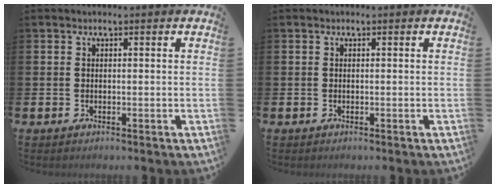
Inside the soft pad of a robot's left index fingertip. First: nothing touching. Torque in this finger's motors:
{"motor_torque": [0.03, 0.03, 0.01, 0.00]}